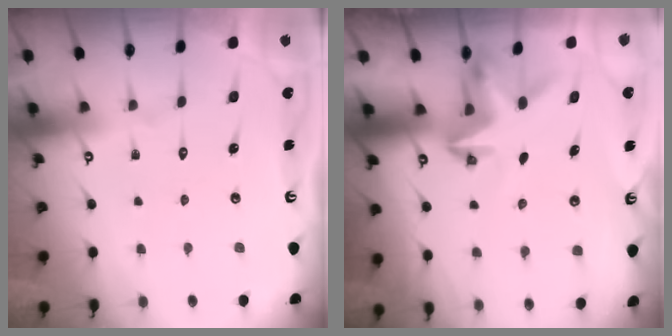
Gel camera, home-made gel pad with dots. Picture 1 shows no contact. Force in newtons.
{"total": 3.5, "press": 3.5, "slide": 0.3}